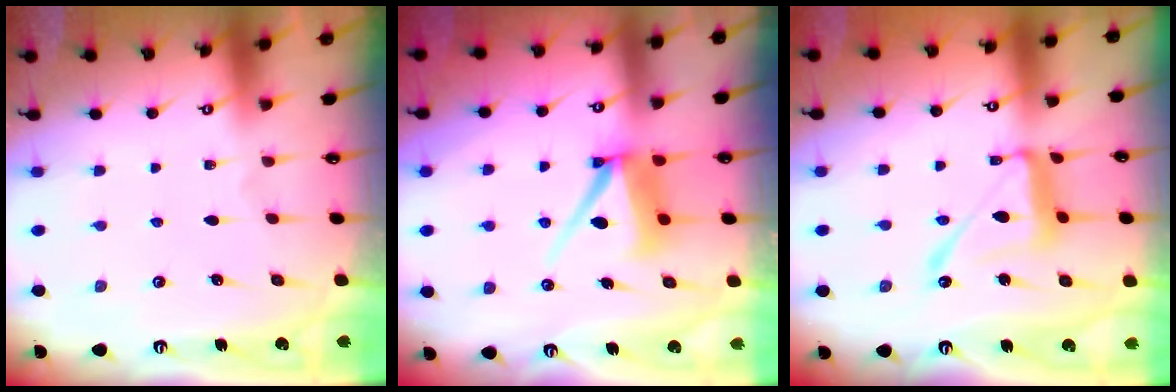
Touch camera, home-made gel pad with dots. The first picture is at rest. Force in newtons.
{"total": 9.3, "press": 9.2, "slide": 1.0}
{"total": 14.6, "press": 14.6, "slide": 1.2}